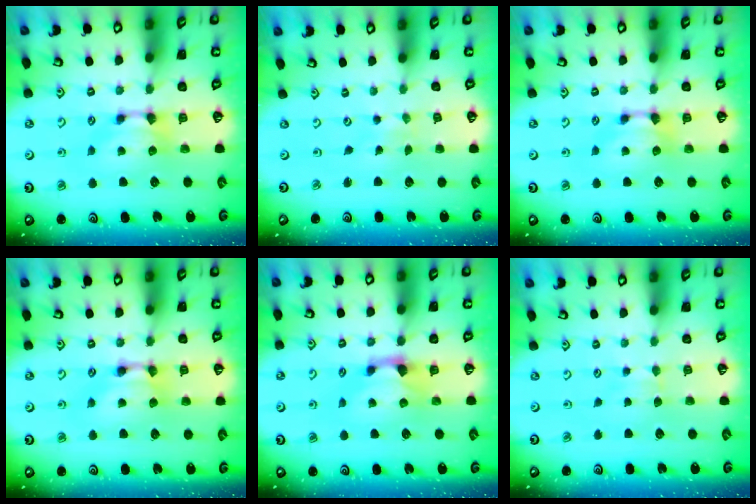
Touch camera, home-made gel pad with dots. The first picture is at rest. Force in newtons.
{"total": 4.4, "press": 4.4, "slide": 0.2}
{"total": 0.0}
{"total": 1.9, "press": 1.9, "slide": 0.2}
{"total": 1.3, "press": 0.4, "slide": 1.3}
{"total": 2.4, "press": 2.4, "slide": 0.4}